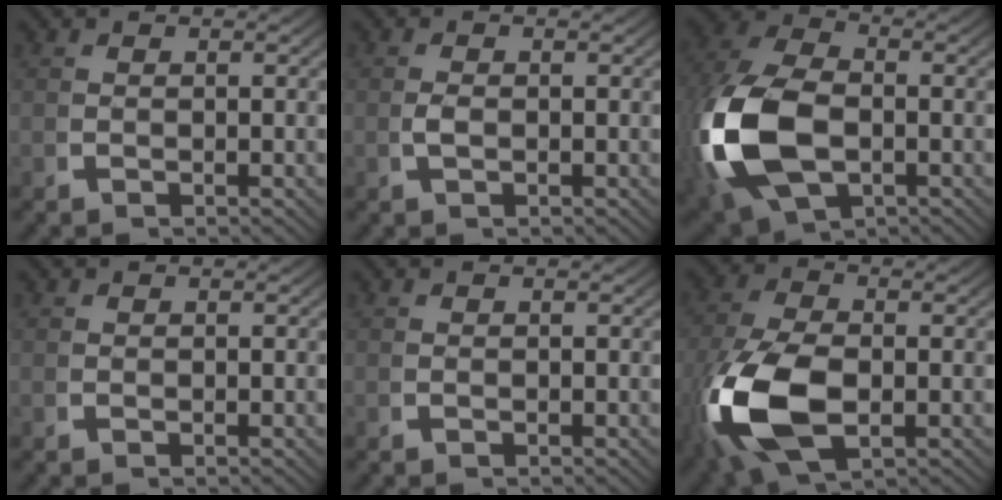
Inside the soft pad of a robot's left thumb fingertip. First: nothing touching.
{"total": 0.9, "force": [-0.1, 0.4, 0.8], "torque": [-0.025, -0.005, 0.002]}
{"total": 14.0, "force": [-2.0, 9.4, 10.1], "torque": [-0.277, -0.046, -0.008]}
{"total": 0.0}
{"total": 0.0}
{"total": 11.9, "force": [-2.2, 7.3, 9.1], "torque": [-0.242, -0.045, -0.013]}